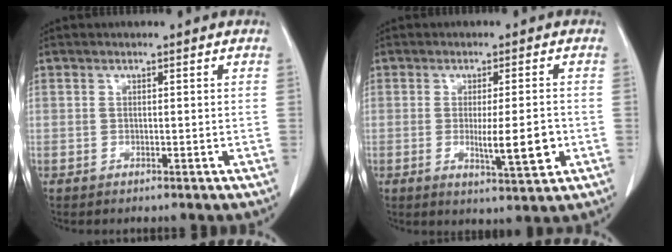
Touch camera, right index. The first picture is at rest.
{"total": 6.5, "force": [-1.2, 0.7, 6.3], "torque": [-0.095, -0.009, -0.011]}